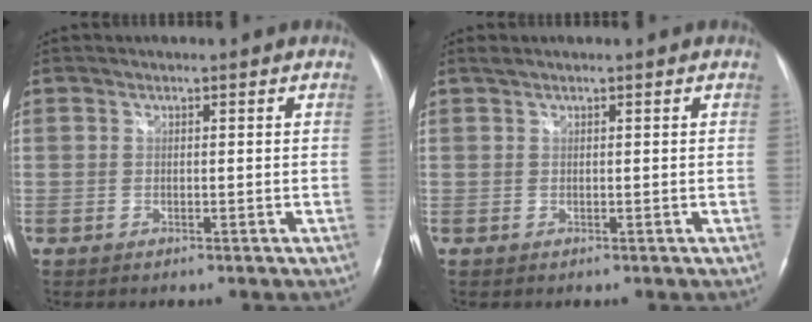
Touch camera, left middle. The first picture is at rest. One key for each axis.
{"total": 0.7, "fx": 0.6, "fy": -0.1, "fz": 0.3, "tx": -0.015, "ty": 0.013, "tz": 0.017}